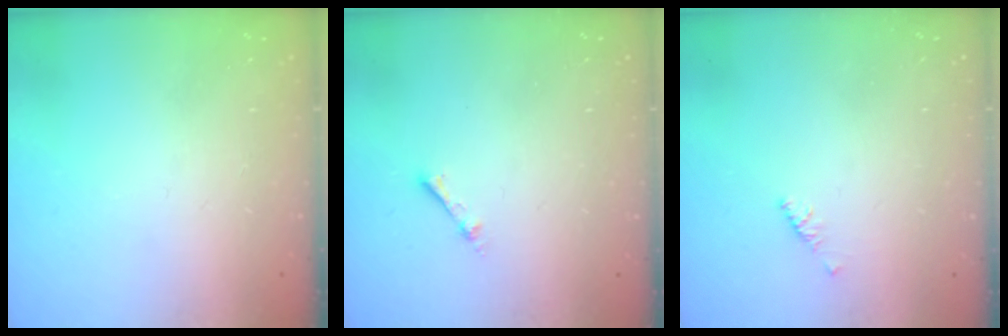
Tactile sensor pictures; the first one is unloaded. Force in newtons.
{"total": 1.9, "press": 1.9, "slide": 0.3}
{"total": 2.1, "press": 2.0, "slide": 0.6}